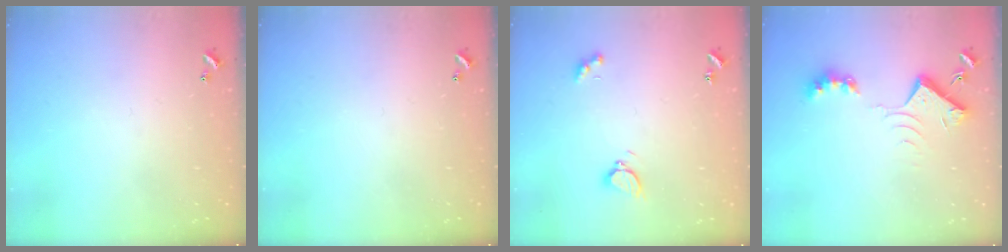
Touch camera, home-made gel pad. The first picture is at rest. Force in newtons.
{"total": 0.0}
{"total": 2.9, "press": 2.8, "slide": 0.7}
{"total": 7.8, "press": 7.7, "slide": 0.7}